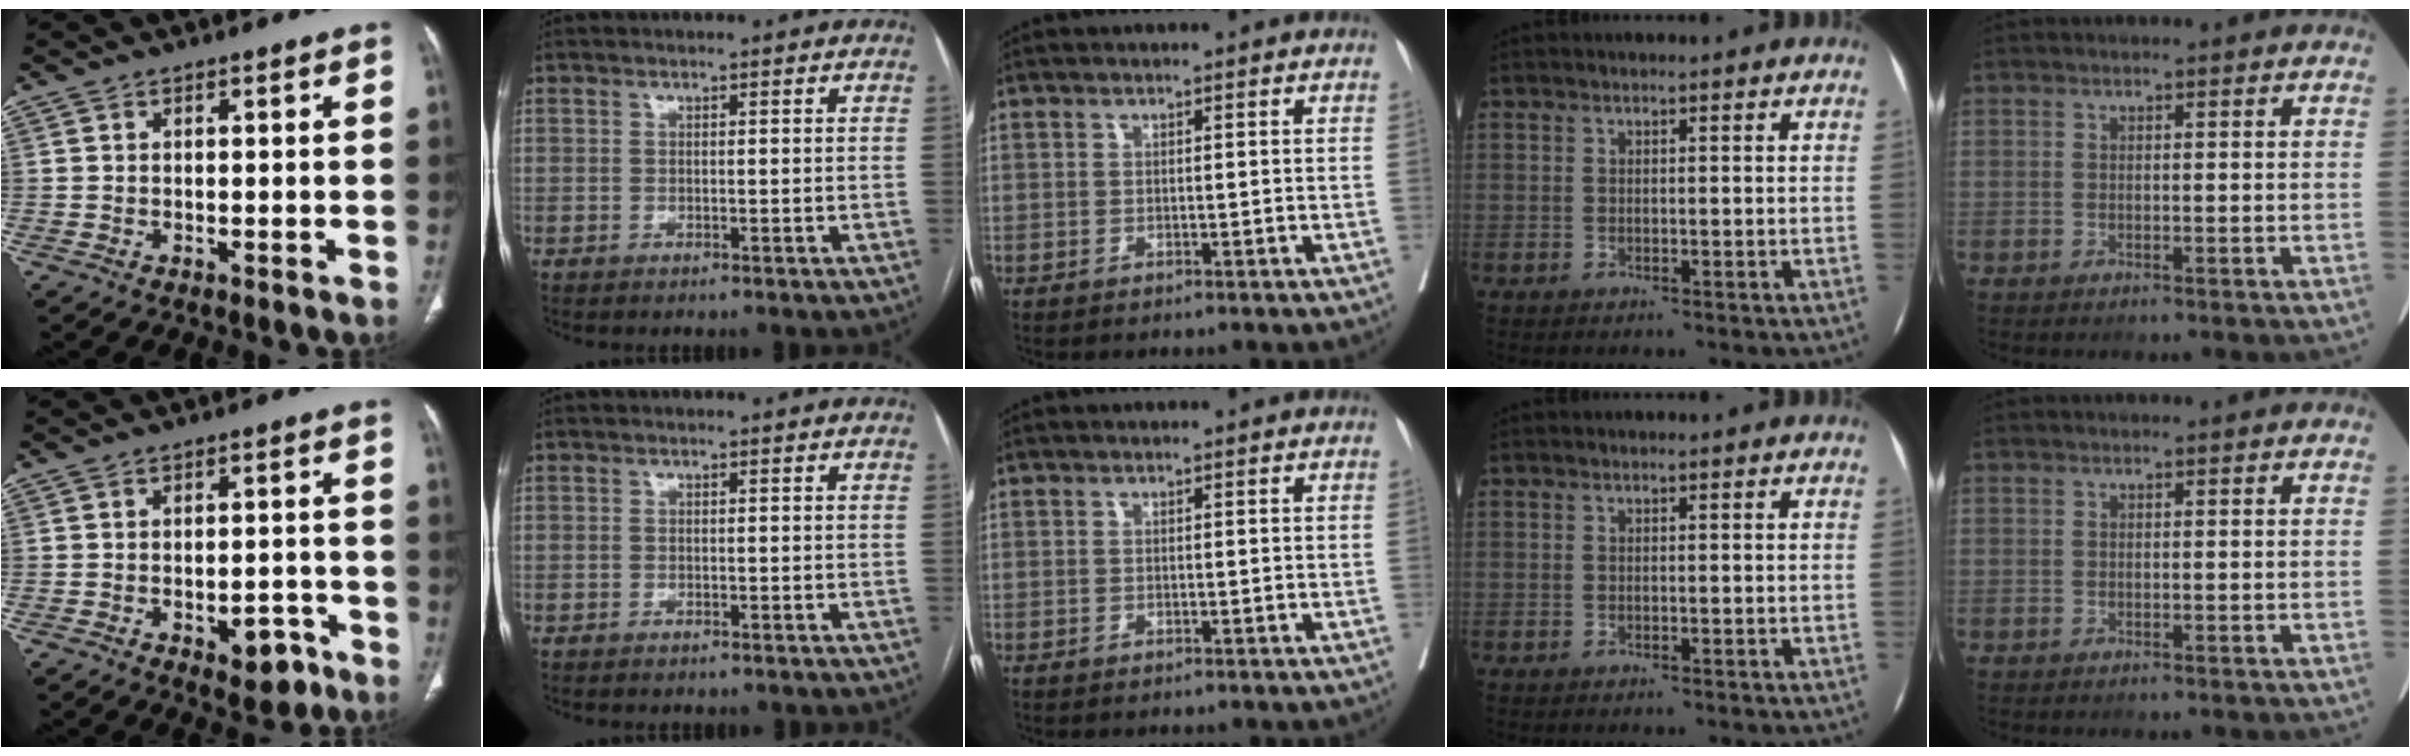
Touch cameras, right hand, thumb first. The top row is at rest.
{"thumb": {"total": 6.4, "force": [-3.4, 3.4, 4.3], "torque": [-0.036, 0.024, -0.039]}, "index": {"total": 0.7, "force": [-0.6, 0.3, 0.2], "torque": [-0.007, -0.001, -0.008]}}